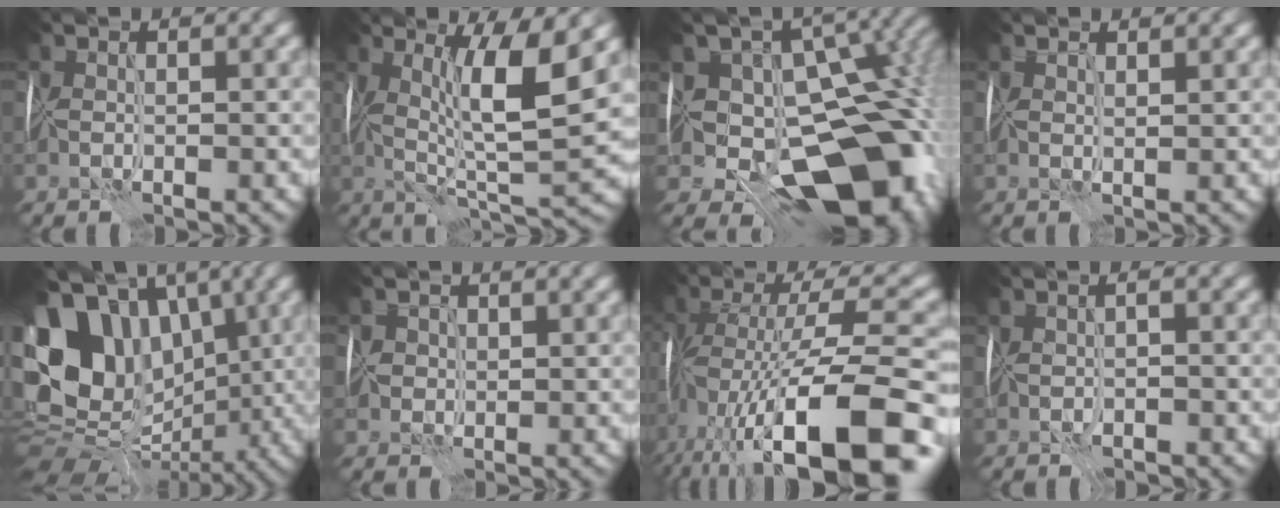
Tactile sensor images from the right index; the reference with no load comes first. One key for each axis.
{"total": 7.8, "fx": 2.3, "fy": 0.9, "fz": 7.4, "tx": -0.128, "ty": -0.004, "tz": 0.043}
{"total": 16.0, "fx": -1.4, "fy": 11.0, "fz": 11.5, "tx": -0.107, "ty": -0.012, "tz": 0.002}
{"total": 1.0, "fx": 0.9, "fy": -0.3, "fz": 0.1, "tx": 0.000, "ty": 0.001, "tz": 0.017}
{"total": 16.0, "fx": 2.2, "fy": 12.2, "fz": 10.1, "tx": -0.198, "ty": 0.021, "tz": 0.052}
{"total": 1.4, "fx": 0.7, "fy": 1.2, "fz": 0.1, "tx": 0.003, "ty": 0.000, "tz": 0.009}
{"total": 16.0, "fx": -5.9, "fy": 5.7, "fz": 13.8, "tx": -0.227, "ty": 0.015, "tz": -0.100}
{"total": 1.2, "fx": -0.6, "fy": 0.6, "fz": 0.8, "tx": -0.002, "ty": 0.006, "tz": -0.006}